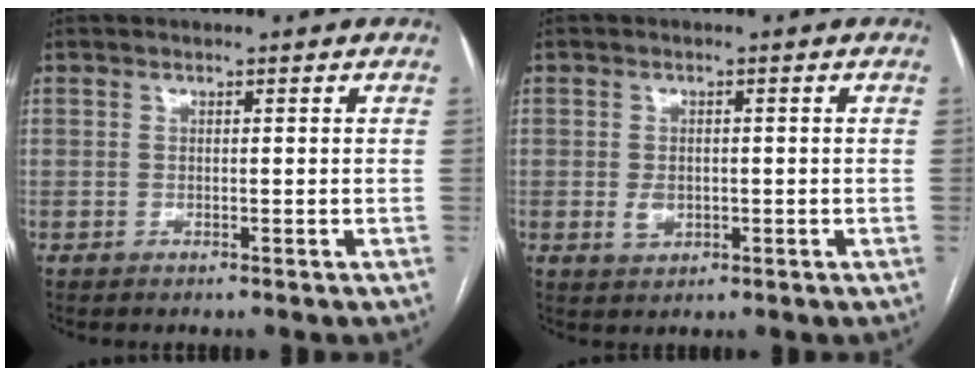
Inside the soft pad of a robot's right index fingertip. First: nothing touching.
{"total": 2.8, "force": [-0.4, 2.0, 1.9], "torque": [-0.035, 0.000, 0.000]}